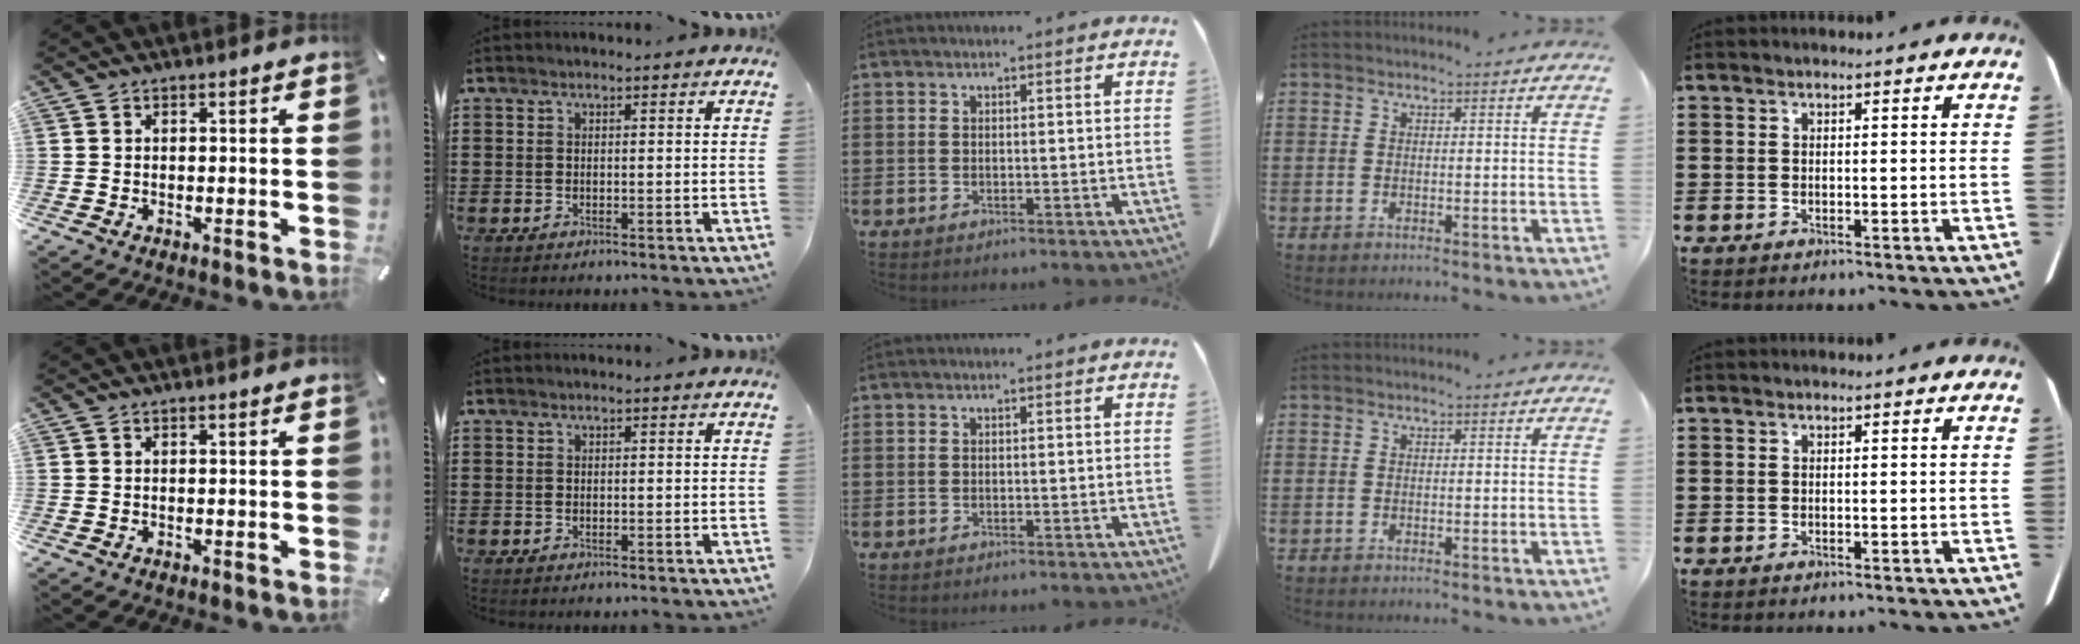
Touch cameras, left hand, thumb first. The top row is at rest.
{}